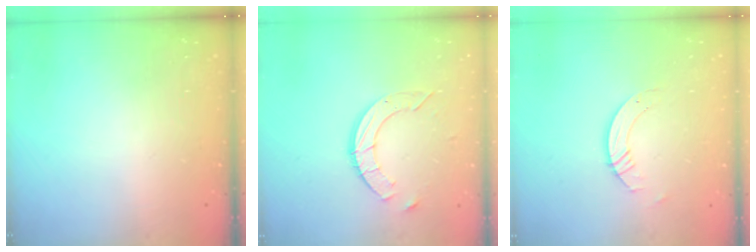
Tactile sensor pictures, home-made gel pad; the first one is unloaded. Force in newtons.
{"total": 9.0, "press": 9.0, "slide": 0.7}
{"total": 3.9, "press": 3.9, "slide": 0.4}